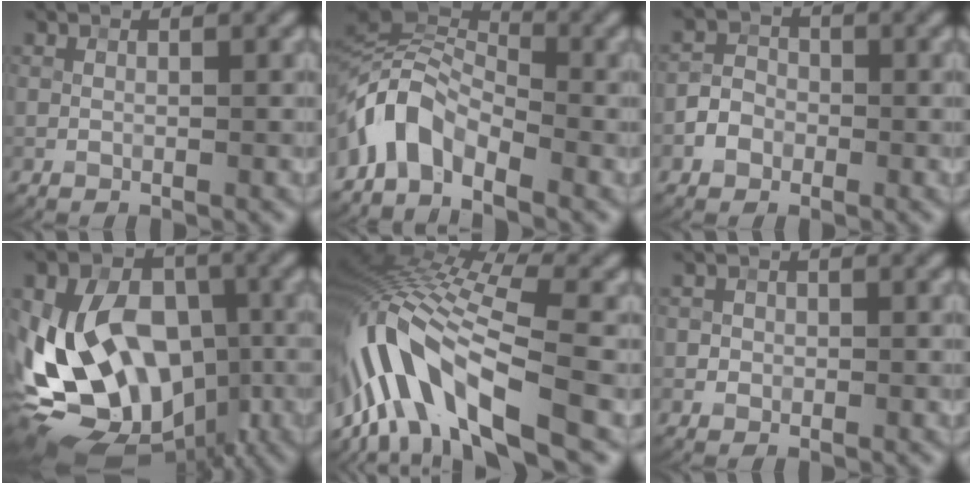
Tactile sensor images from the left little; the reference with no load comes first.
{"total": 5.7, "force": [-3.9, 2.8, 3.0], "torque": [-0.056, 0.006, -0.093]}
{"total": 1.9, "force": [-1.3, 1.4, 0.0], "torque": [0.004, 0.004, -0.029]}
{"total": 16.9, "force": [-4.0, 12.0, 11.2], "torque": [-0.214, -0.005, -0.065]}
{"total": 13.0, "force": [-5.2, 3.8, 11.2], "torque": [-0.242, 0.018, -0.094]}
{"total": 1.3, "force": [-0.2, 1.3, 0.0], "torque": [0.007, 0.002, -0.008]}